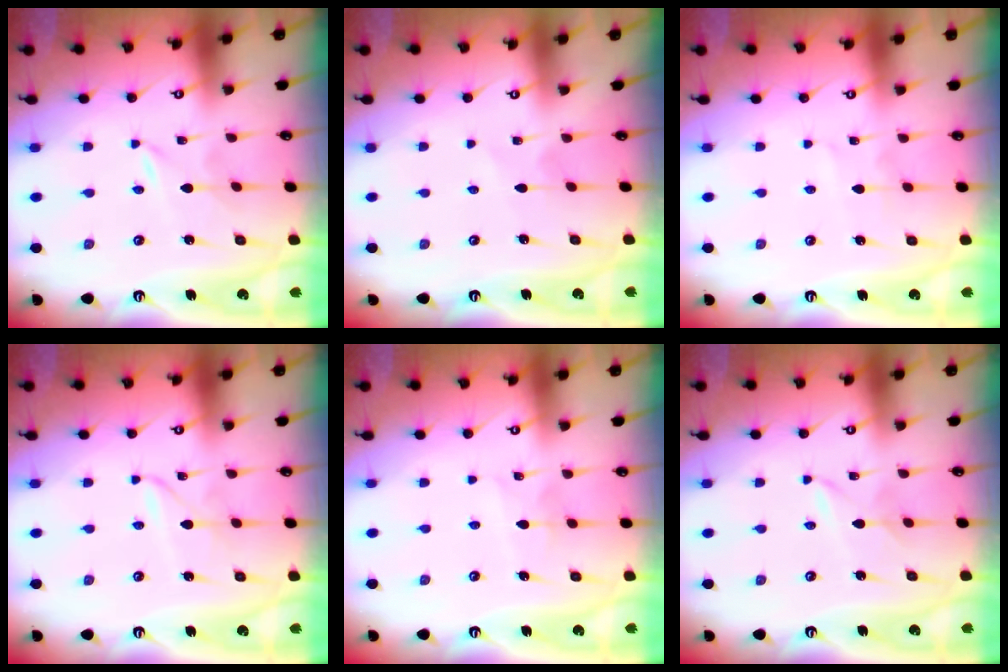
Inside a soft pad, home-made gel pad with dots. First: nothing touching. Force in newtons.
{"total": 3.2, "press": 3.2, "slide": 0.5}
{"total": 2.7, "press": 2.7, "slide": 0.3}
{"total": 1.9, "press": 1.8, "slide": 0.3}
{"total": 2.4, "press": 2.4, "slide": 0.3}
{"total": 1.4, "press": 1.4, "slide": 0.2}